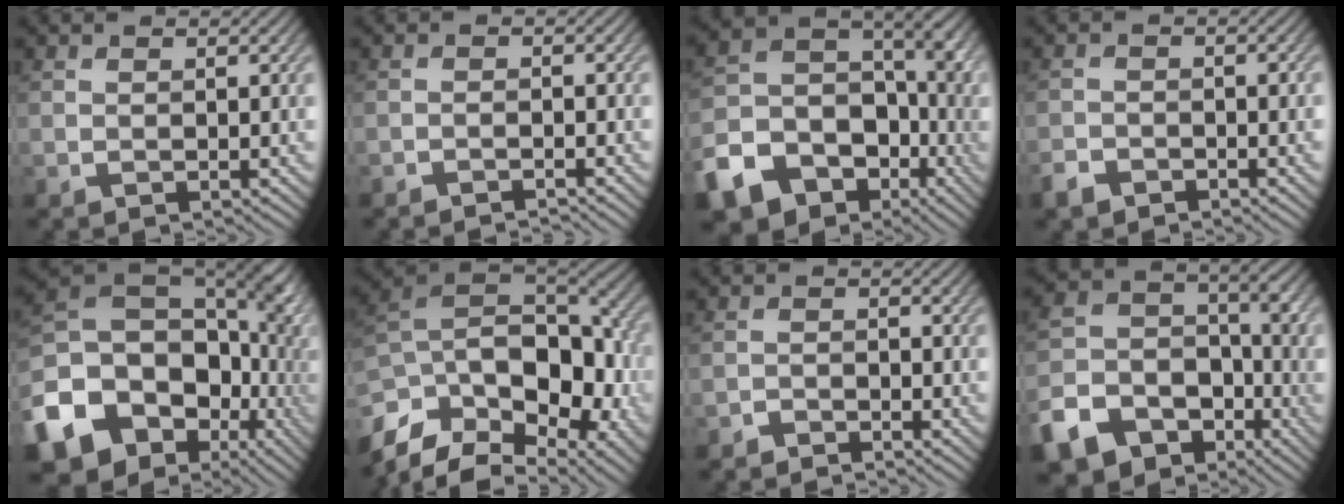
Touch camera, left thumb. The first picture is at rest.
{"total": 1.8, "force": [-1.7, 0.1, 0.6], "torque": [-0.010, 0.002, -0.030]}
{"total": 16.0, "force": [-8.1, 12.0, 6.8], "torque": [-0.188, -0.039, -0.129]}
{"total": 2.7, "force": [-2.2, 1.3, 1.1], "torque": [-0.021, -0.001, -0.046]}
{"total": 20.2, "force": [-6.3, 16.1, 10.5], "torque": [-0.259, -0.033, -0.095]}
{"total": 17.6, "force": [-7.0, 10.7, 12.1], "torque": [-0.267, -0.001, -0.090]}
{"total": 1.6, "force": [-1.5, 0.4, 0.3], "torque": [-0.004, 0.003, -0.033]}
{"total": 13.0, "force": [-7.2, 9.2, 5.6], "torque": [-0.159, -0.034, -0.128]}